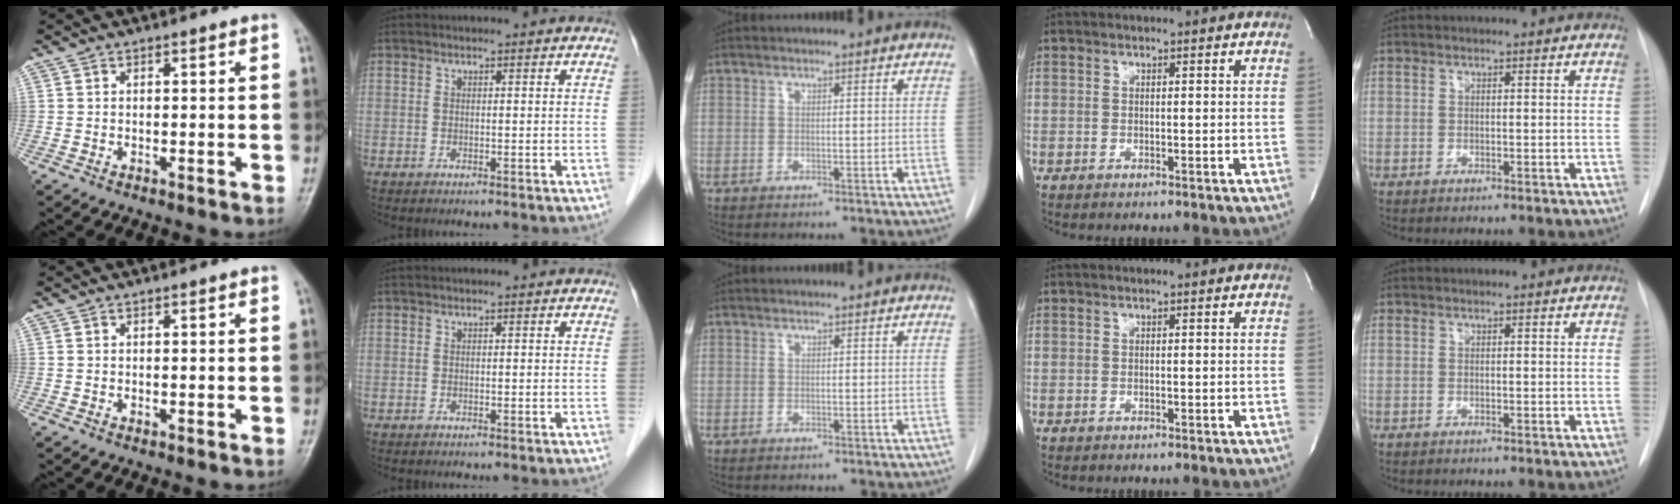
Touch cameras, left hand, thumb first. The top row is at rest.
{}